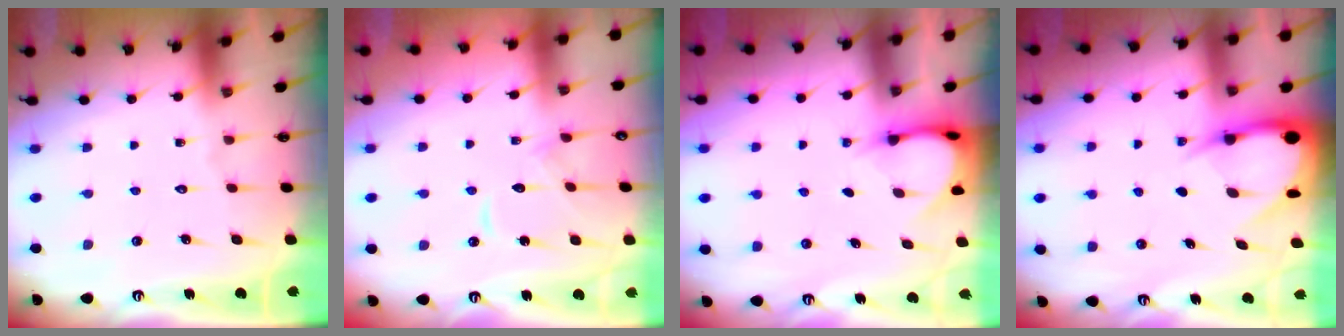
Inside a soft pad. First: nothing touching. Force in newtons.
{"total": 10.0, "press": 10.0, "slide": 0.5}
{"total": 3.8, "press": 3.8, "slide": 0.3}
{"total": 5.8, "press": 5.8, "slide": 0.7}